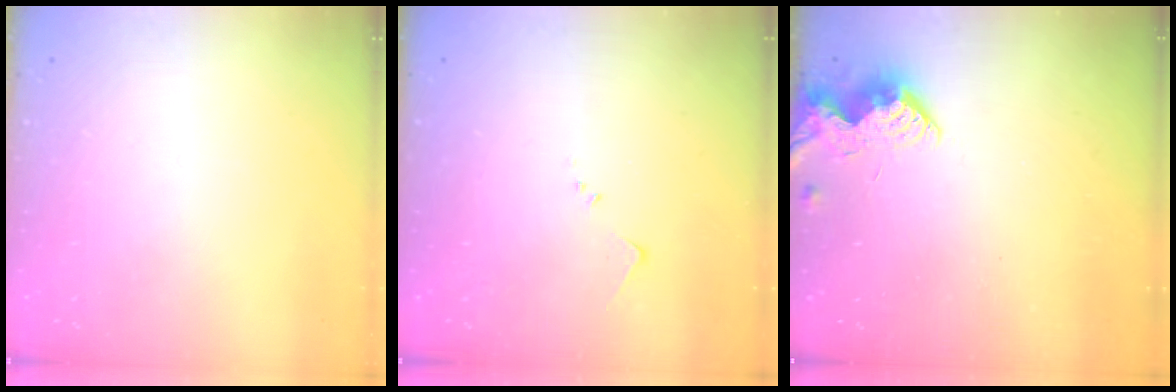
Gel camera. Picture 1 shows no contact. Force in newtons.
{"total": 3.6, "press": 3.5, "slide": 0.5}
{"total": 7.1, "press": 7.1, "slide": 0.7}